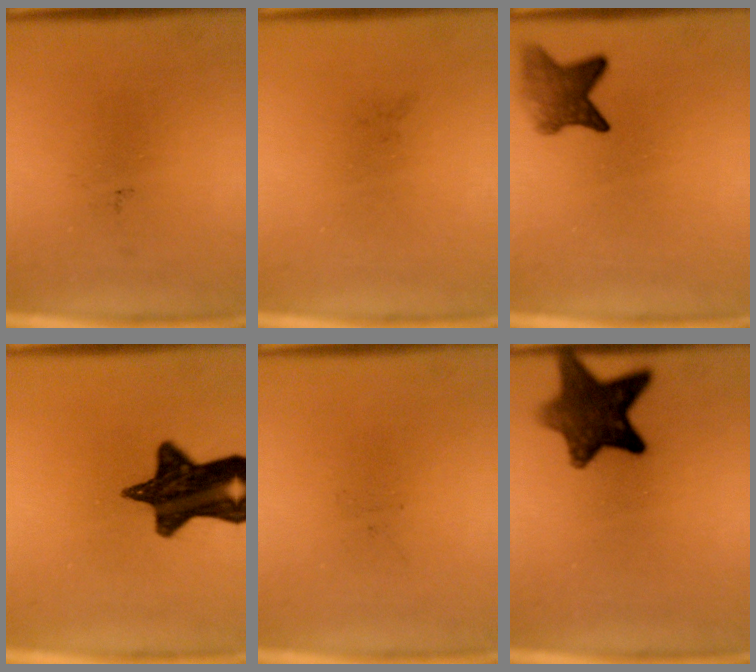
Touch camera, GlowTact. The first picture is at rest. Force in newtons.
{"total": 0.0}
{"total": 4.5}
{"total": 14.3}
{"total": 0.0}
{"total": 10.4}